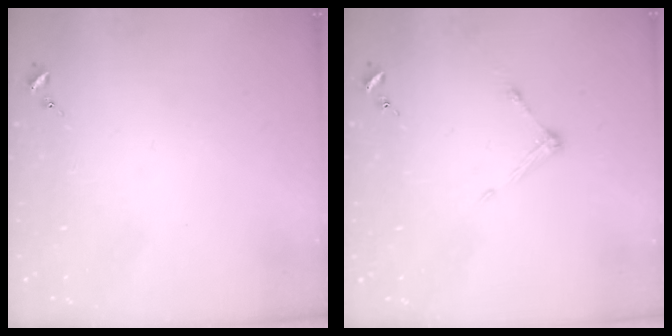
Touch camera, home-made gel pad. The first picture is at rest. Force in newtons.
{"total": 5.3, "press": 5.2, "slide": 0.2}